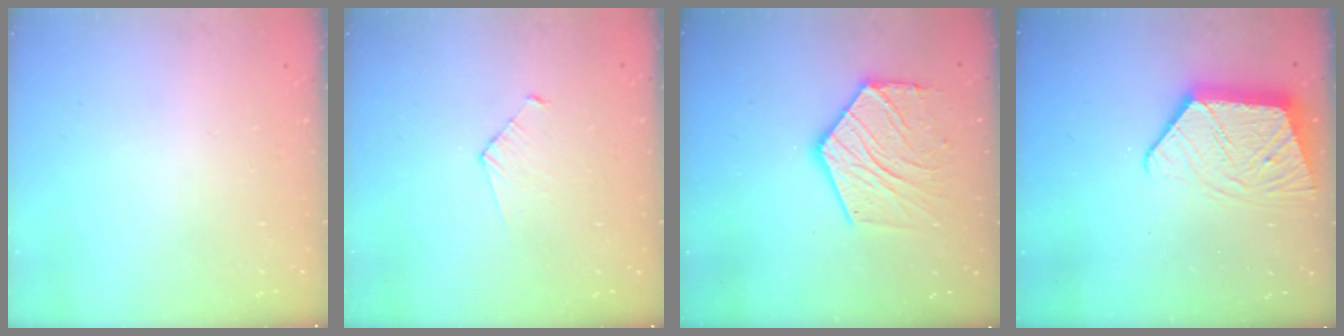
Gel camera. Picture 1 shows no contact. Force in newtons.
{"total": 3.0, "press": 3.0, "slide": 0.3}
{"total": 14.8, "press": 14.8, "slide": 0.8}
{"total": 13.7, "press": 13.6, "slide": 1.0}